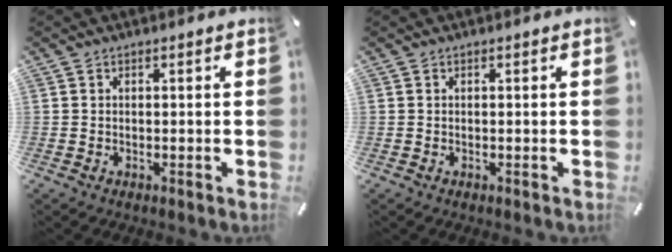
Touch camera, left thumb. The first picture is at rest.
{"total": 0.0}